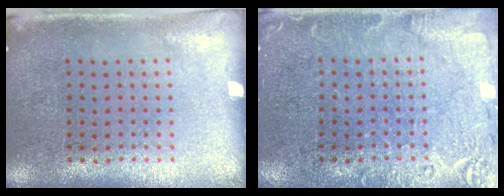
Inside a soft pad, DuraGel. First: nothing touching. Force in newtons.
{"total": 3.8, "press": 3.8, "slide": 0.6}